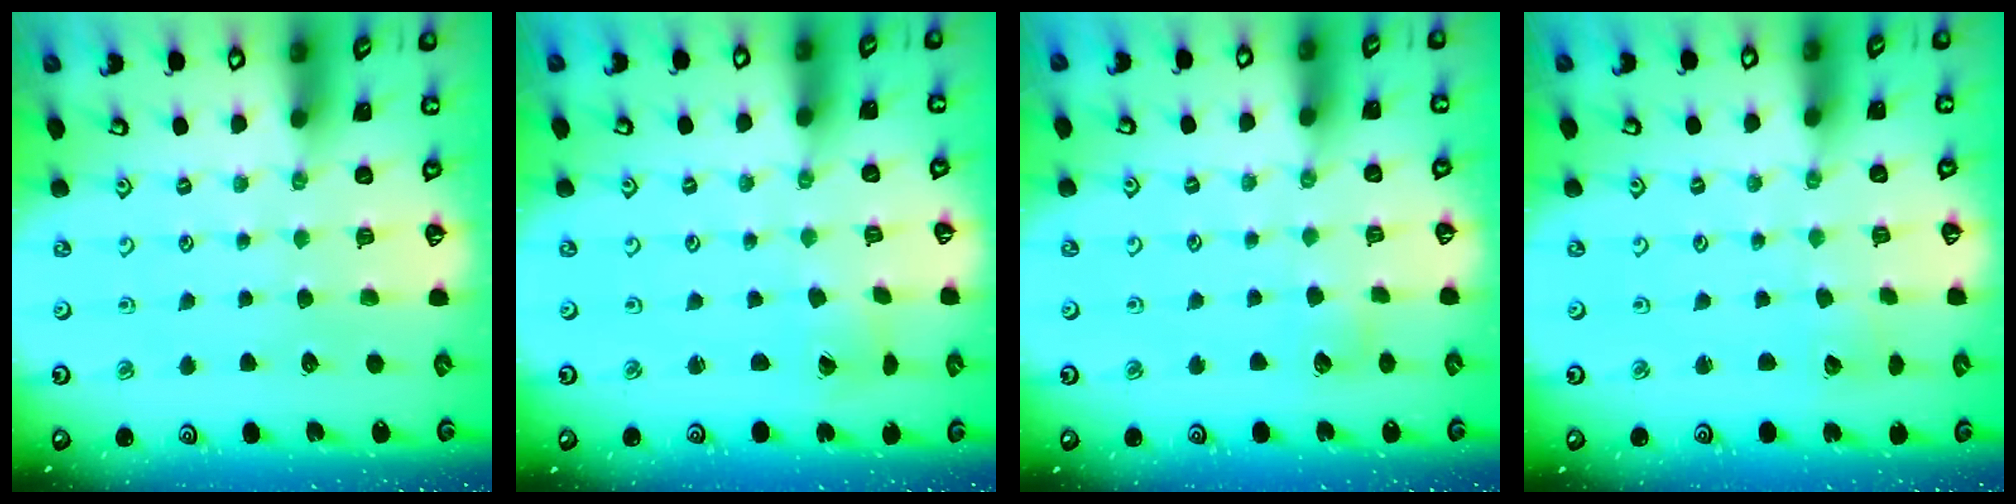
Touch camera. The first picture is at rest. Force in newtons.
{"total": 1.4, "press": 1.4, "slide": 0.3}
{"total": 4.4, "press": 4.4, "slide": 0.4}
{"total": 1.3, "press": 1.3, "slide": 0.0}